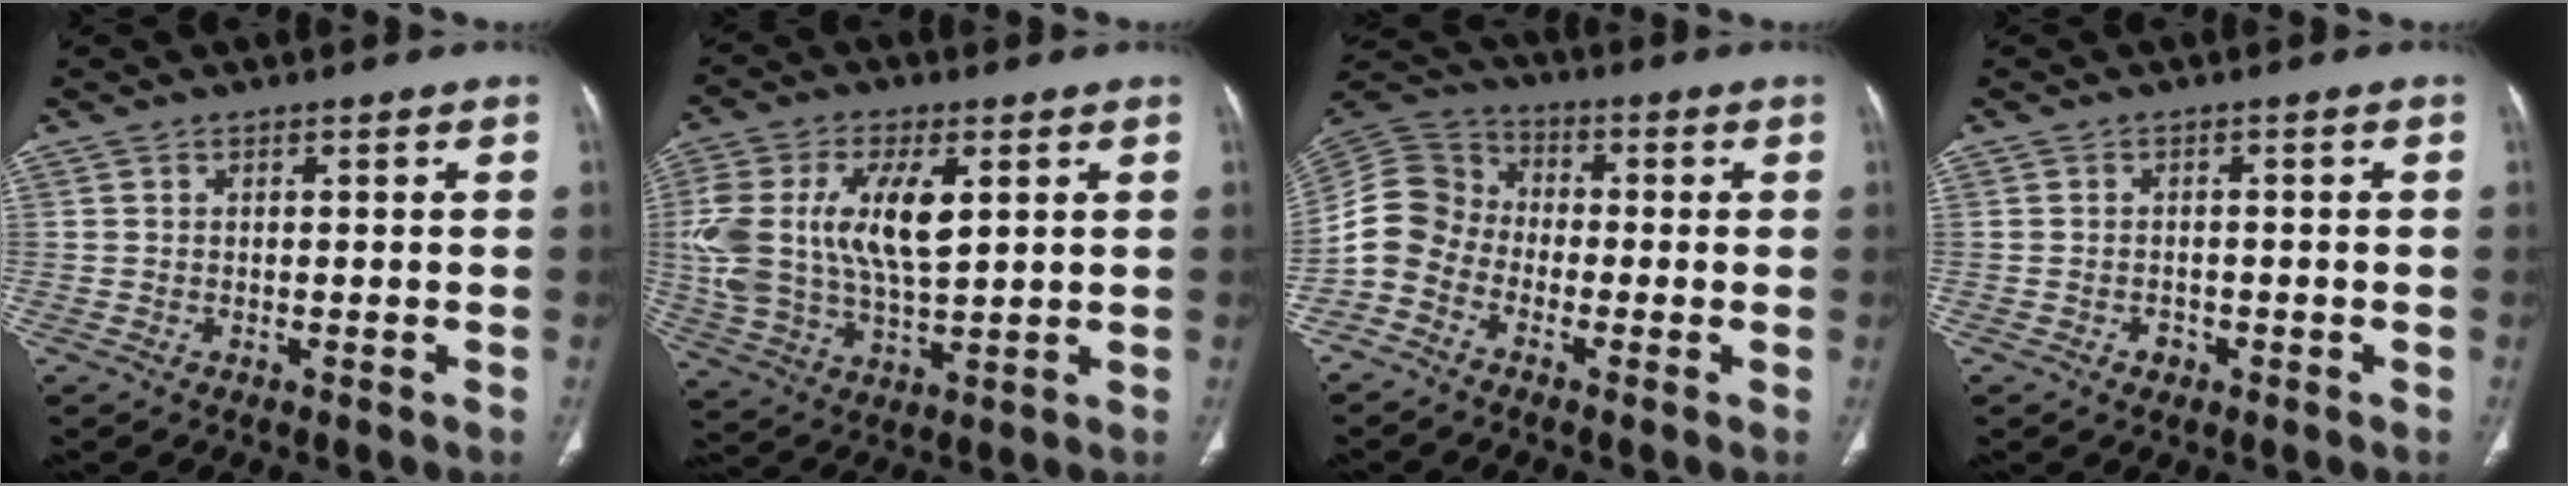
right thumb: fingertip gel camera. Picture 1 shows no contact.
{"total": 16.5, "force": [3.6, 8.2, 13.9], "torque": [-0.286, -0.004, 0.071]}
{"total": 9.1, "force": [-3.6, 7.3, 4.1], "torque": [-0.077, 0.045, -0.087]}
{"total": 1.5, "force": [-0.8, 1.2, 0.6], "torque": [-0.003, 0.008, -0.013]}